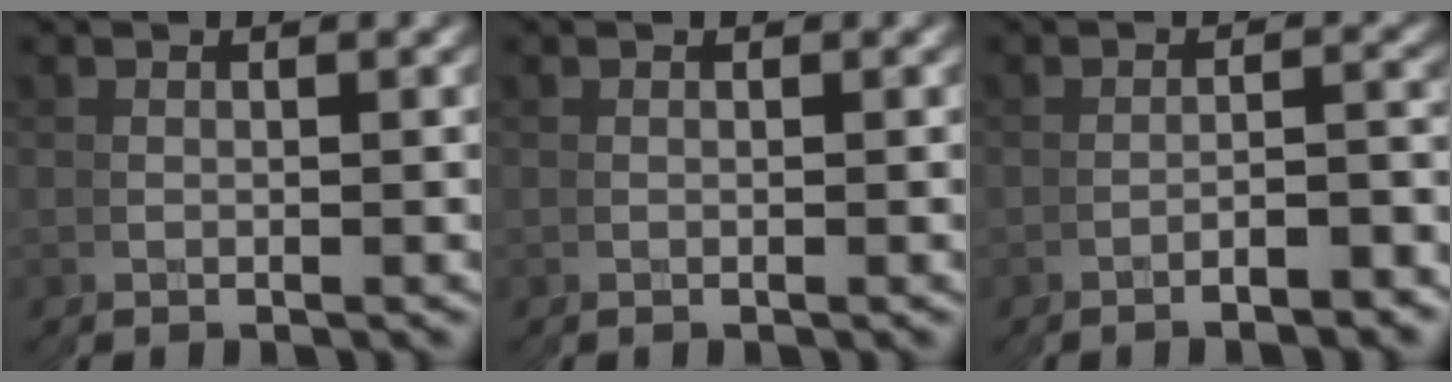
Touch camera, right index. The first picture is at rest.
{"total": 0.0}
{"total": 2.9, "force": [-2.7, -0.6, 0.8], "torque": [-0.004, 0.007, -0.052]}